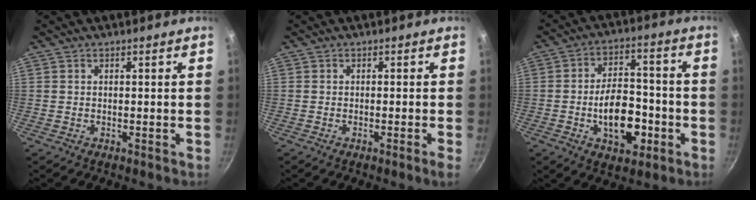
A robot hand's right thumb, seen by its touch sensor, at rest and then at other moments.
{"total": 1.4, "force": [-0.7, -0.3, 1.2], "torque": [-0.031, 0.002, -0.013]}
{"total": 13.0, "force": [-3.9, 7.5, 9.9], "torque": [-0.123, 0.029, -0.061]}